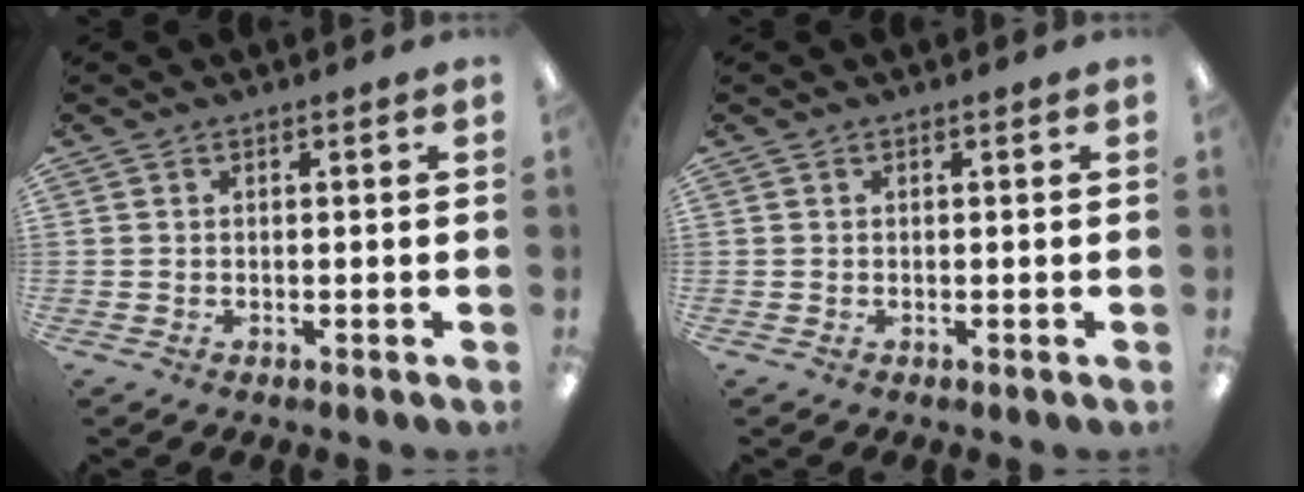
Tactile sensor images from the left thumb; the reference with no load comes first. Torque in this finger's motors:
{"motor_torque": [0.00, 0.00, 0.00, 0.00, 0.00]}